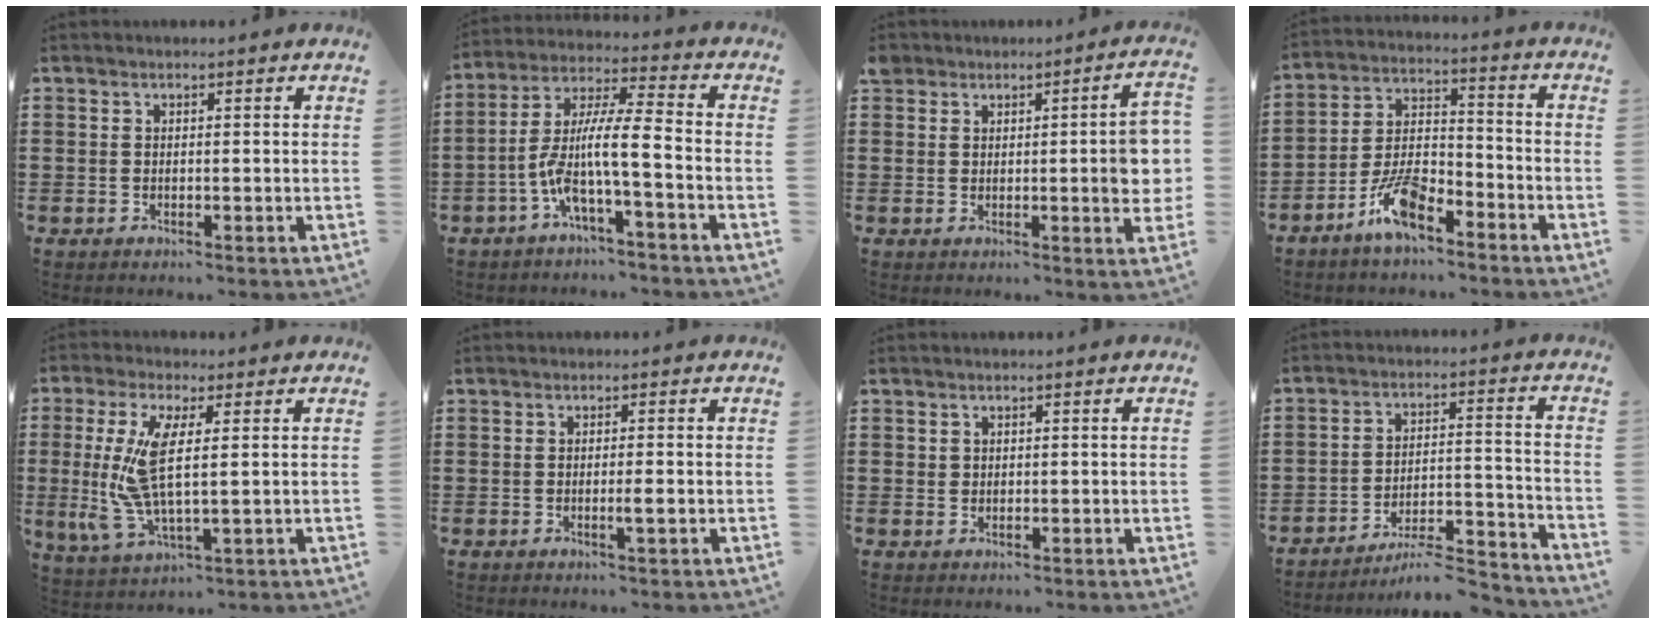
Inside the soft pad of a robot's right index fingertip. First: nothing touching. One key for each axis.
{"total": 9.2, "fx": -3.6, "fy": 1.4, "fz": 8.4, "tx": -0.183, "ty": -0.023, "tz": -0.077}
{"total": 6.7, "fx": 1.1, "fy": 2.2, "fz": 6.2, "tx": -0.077, "ty": -0.009, "tz": 0.017}
{"total": 8.4, "fx": -5.9, "fy": 2.7, "fz": 5.3, "tx": -0.113, "ty": 0.009, "tz": -0.112}
{"total": 9.7, "fx": 1.3, "fy": 3.0, "fz": 9.1, "tx": -0.207, "ty": -0.019, "tz": 0.020}
{"total": 1.7, "fx": -0.5, "fy": -0.1, "fz": 1.6, "tx": -0.026, "ty": -0.004, "tz": -0.009}
{"total": 0.7, "fx": 0.4, "fy": 0.6, "fz": 0.1, "tx": -0.003, "ty": 0.002, "tz": 0.008}
{"total": 7.1, "fx": -6.4, "fy": 0.9, "fz": 2.9, "tx": -0.041, "ty": 0.005, "tz": -0.122}